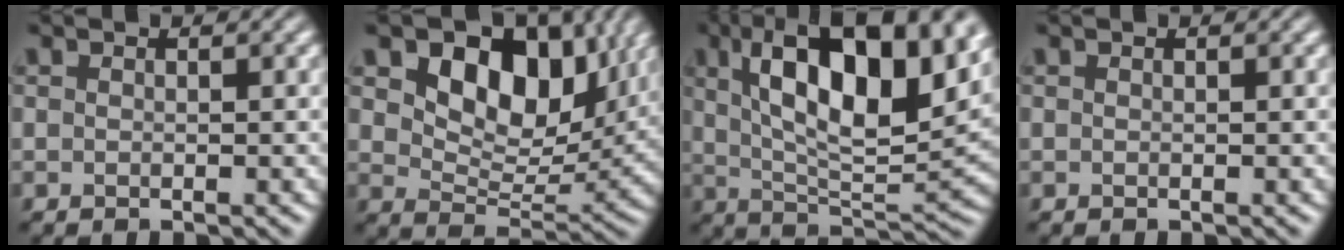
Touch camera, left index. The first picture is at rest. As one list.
[{"total": 9.7, "force": [4.3, 6.0, 6.3], "torque": [-0.096, -0.008, 0.071]}, {"total": 14.1, "force": [5.1, 5.3, 12.0], "torque": [-0.189, 0.010, 0.083]}, {"total": 0.0}]